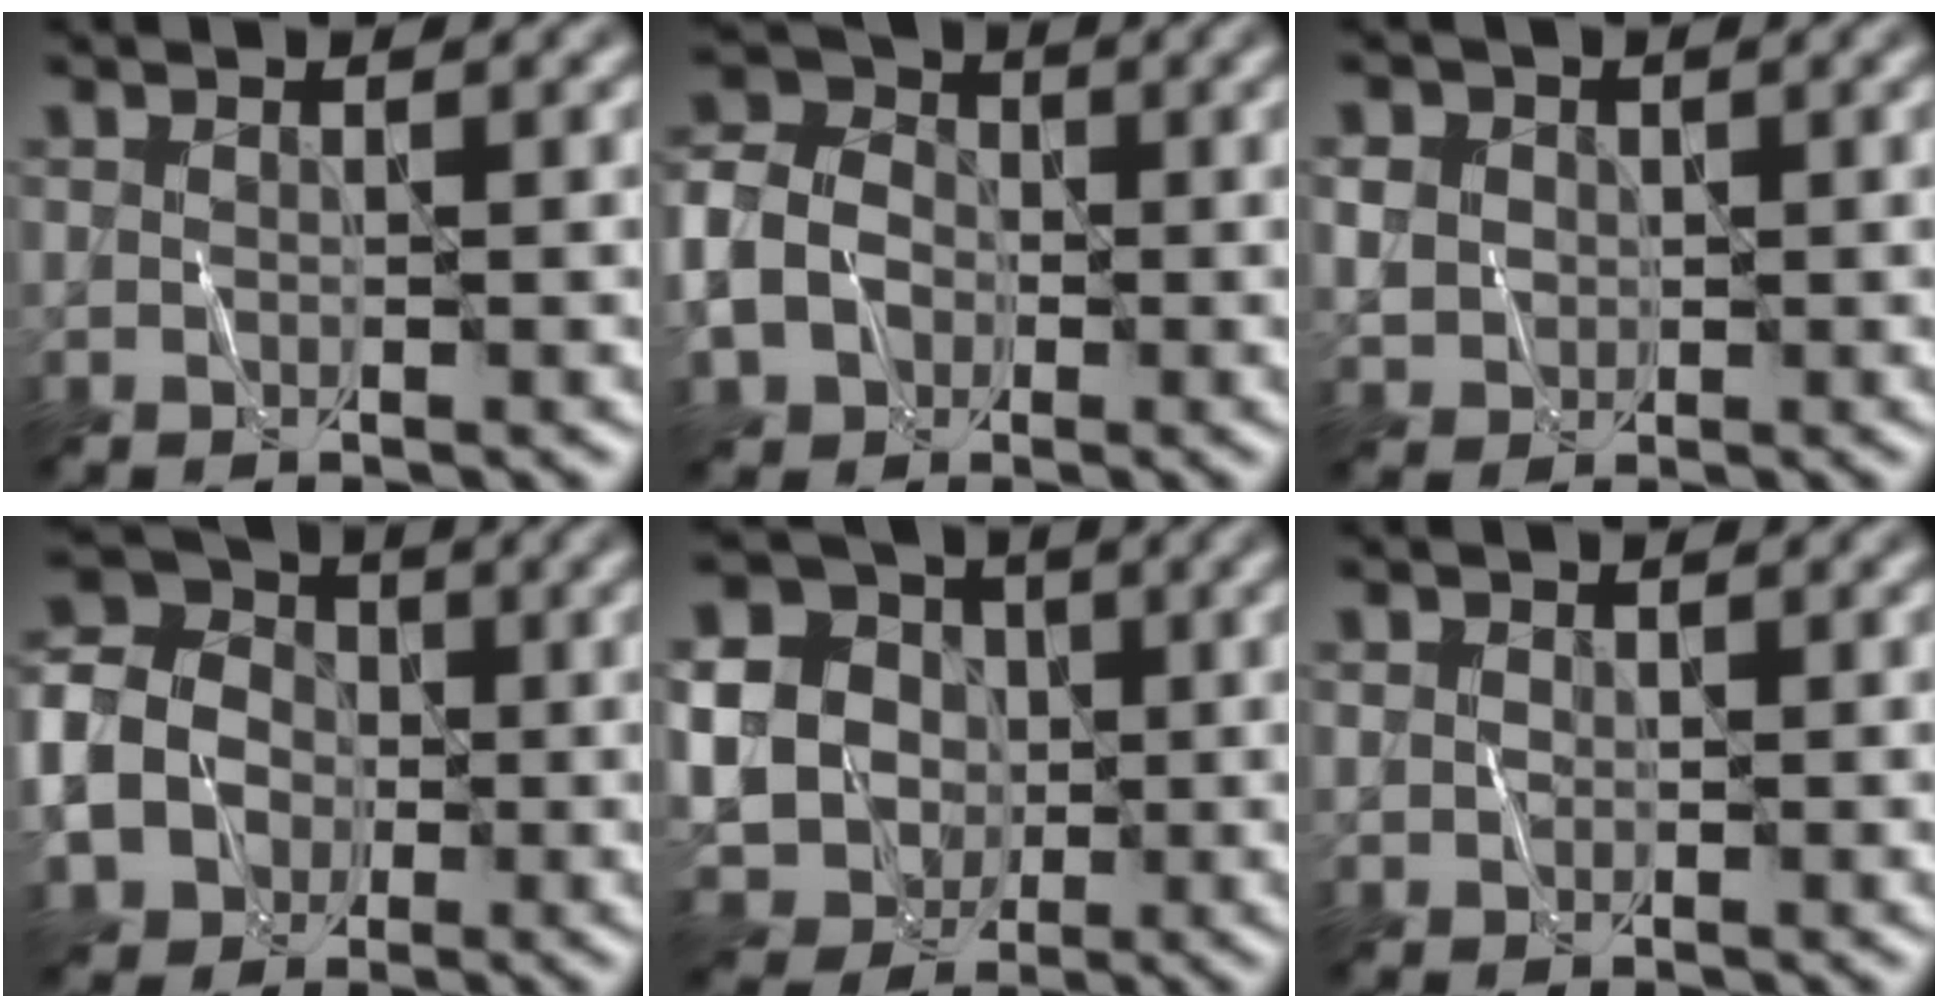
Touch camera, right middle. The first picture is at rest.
{"total": 9.0, "force": [-2.6, 7.2, 4.8], "torque": [-0.106, -0.019, -0.065]}
{"total": 2.8, "force": [0.4, 2.5, 1.1], "torque": [-0.030, 0.005, 0.011]}
{"total": 14.4, "force": [-3.8, 12.8, 5.5], "torque": [-0.160, -0.017, -0.094]}
{"total": 12.8, "force": [0.0, 11.8, 4.9], "torque": [-0.154, 0.010, -0.014]}
{"total": 0.9, "force": [0.1, 0.8, 0.3], "torque": [-0.001, 0.000, -0.001]}